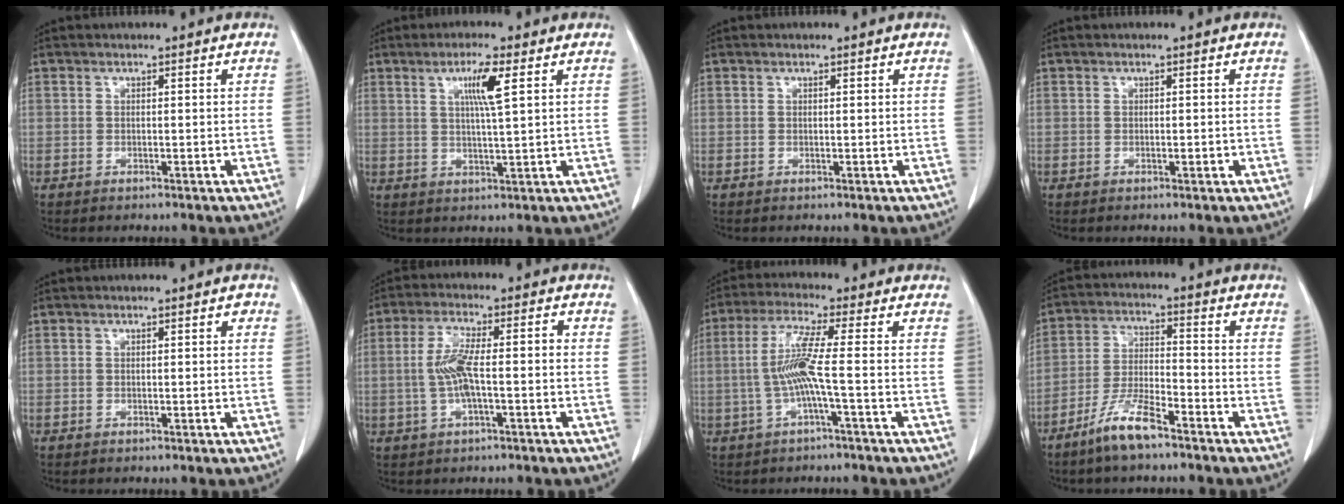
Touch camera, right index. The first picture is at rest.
{"total": 5.6, "force": [2.2, -0.3, 5.2], "torque": [-0.093, -0.001, 0.038]}
{"total": 0.0}
{"total": 0.6, "force": [-0.2, 0.2, 0.5], "torque": [-0.010, 0.000, 0.000]}
{"total": 0.6, "force": [0.2, 0.2, 0.5], "torque": [-0.005, 0.003, 0.002]}
{"total": 7.0, "force": [-0.9, 1.6, 6.8], "torque": [-0.143, 0.016, -0.017]}
{"total": 6.7, "force": [-0.8, -0.5, 6.6], "torque": [-0.141, 0.012, -0.016]}
{"total": 7.9, "force": [-5.7, 1.2, 5.3], "torque": [-0.113, -0.010, -0.113]}